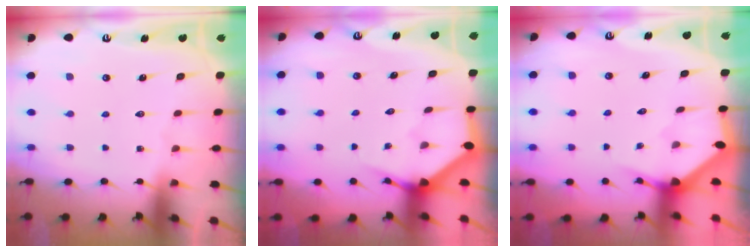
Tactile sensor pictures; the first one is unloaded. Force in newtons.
{"total": 3.5, "press": 3.5, "slide": 0.2}
{"total": 2.3, "press": 2.3, "slide": 0.1}